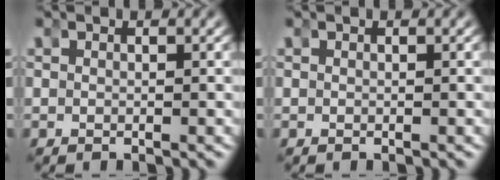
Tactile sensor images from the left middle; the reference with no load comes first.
{"total": 0.0}